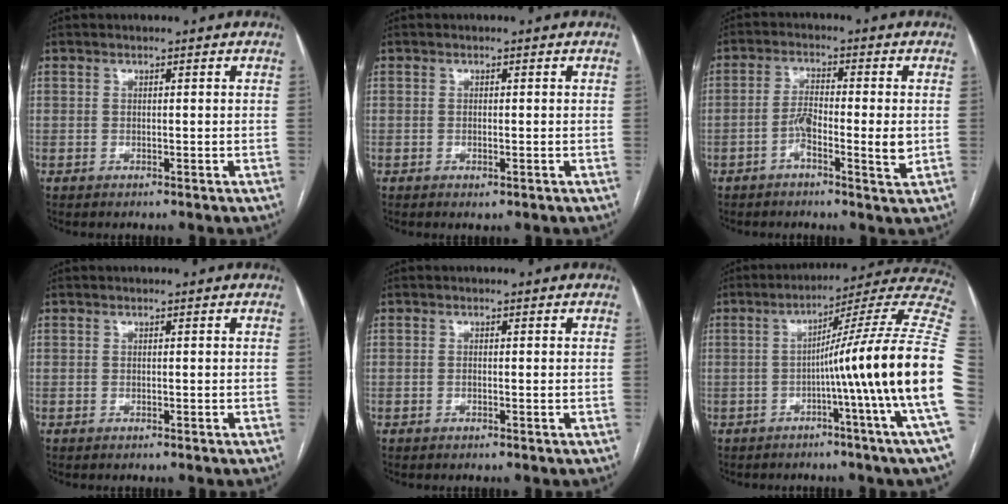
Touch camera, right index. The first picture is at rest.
{"total": 0.9, "force": [-0.4, 0.3, 0.7], "torque": [-0.012, -0.003, -0.003]}
{"total": 6.2, "force": [-1.6, 1.0, 5.9], "torque": [-0.108, 0.005, -0.030]}
{"total": 0.0}
{"total": 0.7, "force": [-0.1, 0.1, 0.7], "torque": [-0.014, -0.001, 0.000]}
{"total": 21.5, "force": [-3.2, -3.0, 21.1], "torque": [-0.217, 0.020, -0.069]}